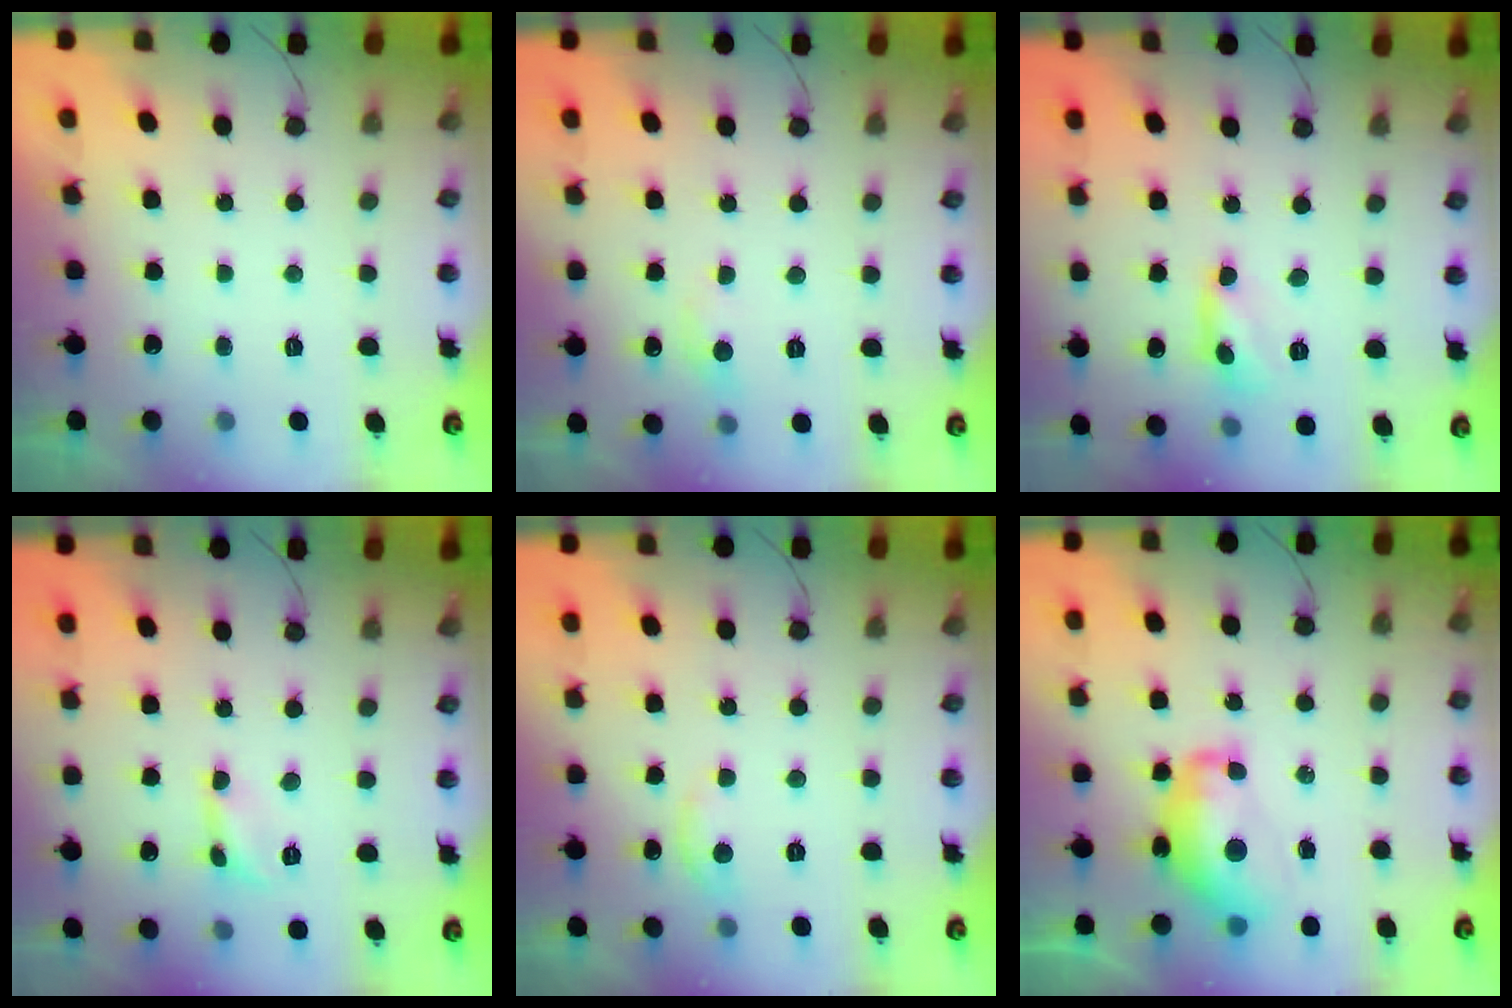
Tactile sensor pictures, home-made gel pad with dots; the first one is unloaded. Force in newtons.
{"total": 4.9, "press": 4.9, "slide": 0.6}
{"total": 3.2, "press": 3.2, "slide": 0.2}
{"total": 2.8, "press": 2.7, "slide": 0.3}
{"total": 4.4, "press": 4.4, "slide": 0.7}
{"total": 12.6, "press": 12.5, "slide": 1.5}